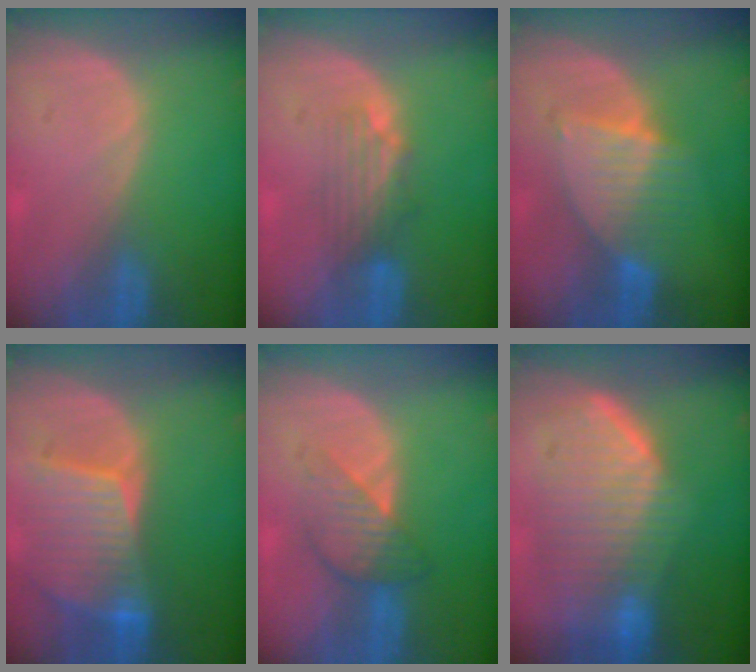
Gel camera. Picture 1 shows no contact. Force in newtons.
{"total": 3.7, "press": 3.7, "slide": 0.4}
{"total": 6.3, "press": 6.3, "slide": 0.2}
{"total": 9.0, "press": 8.0, "slide": 4.1}
{"total": 4.8, "press": 4.8, "slide": 0.3}
{"total": 10.0, "press": 9.0, "slide": 4.4}